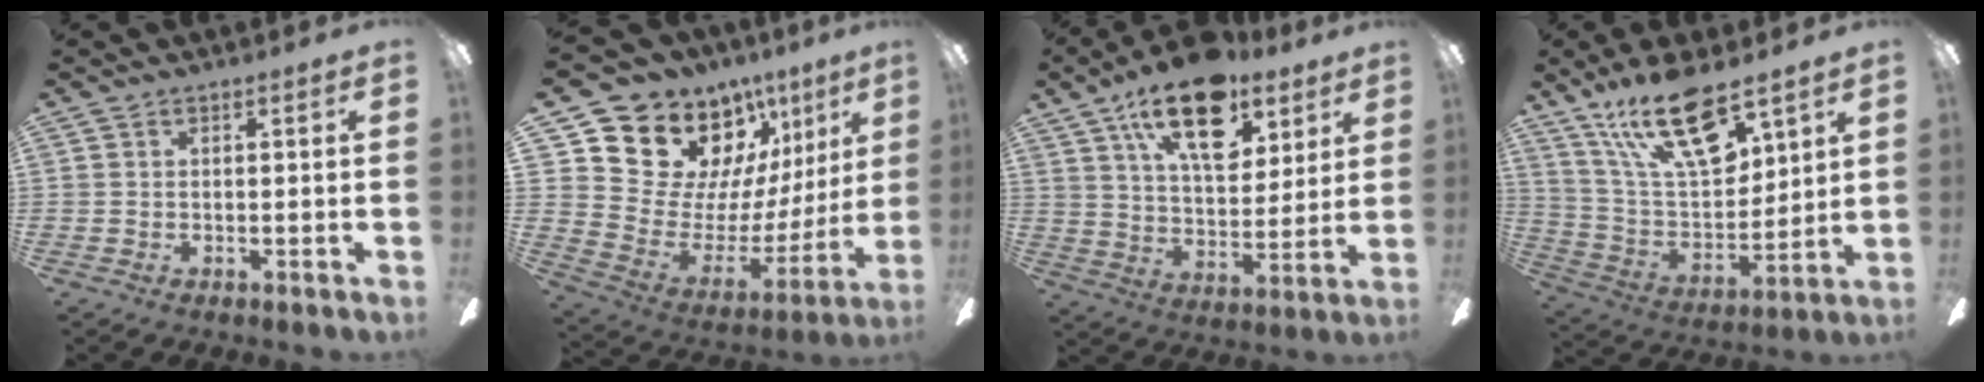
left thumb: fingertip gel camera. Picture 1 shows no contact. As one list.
[{"total": 19.0, "force": [14.0, 11.3, 6.1], "torque": [-0.102, -0.113, 0.279]}, {"total": 19.2, "force": [11.6, 9.7, 11.8], "torque": [-0.187, -0.048, 0.200]}, {"total": 21.2, "force": [13.3, 8.6, 14.1], "torque": [-0.267, -0.068, 0.230]}]